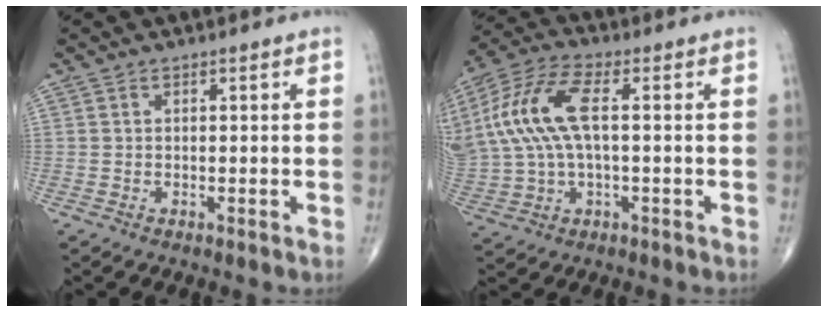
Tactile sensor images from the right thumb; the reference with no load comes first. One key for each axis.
{"total": 16.2, "fx": 2.3, "fy": 7.6, "fz": 14.2, "tx": -0.328, "ty": 0.026, "tz": 0.047}